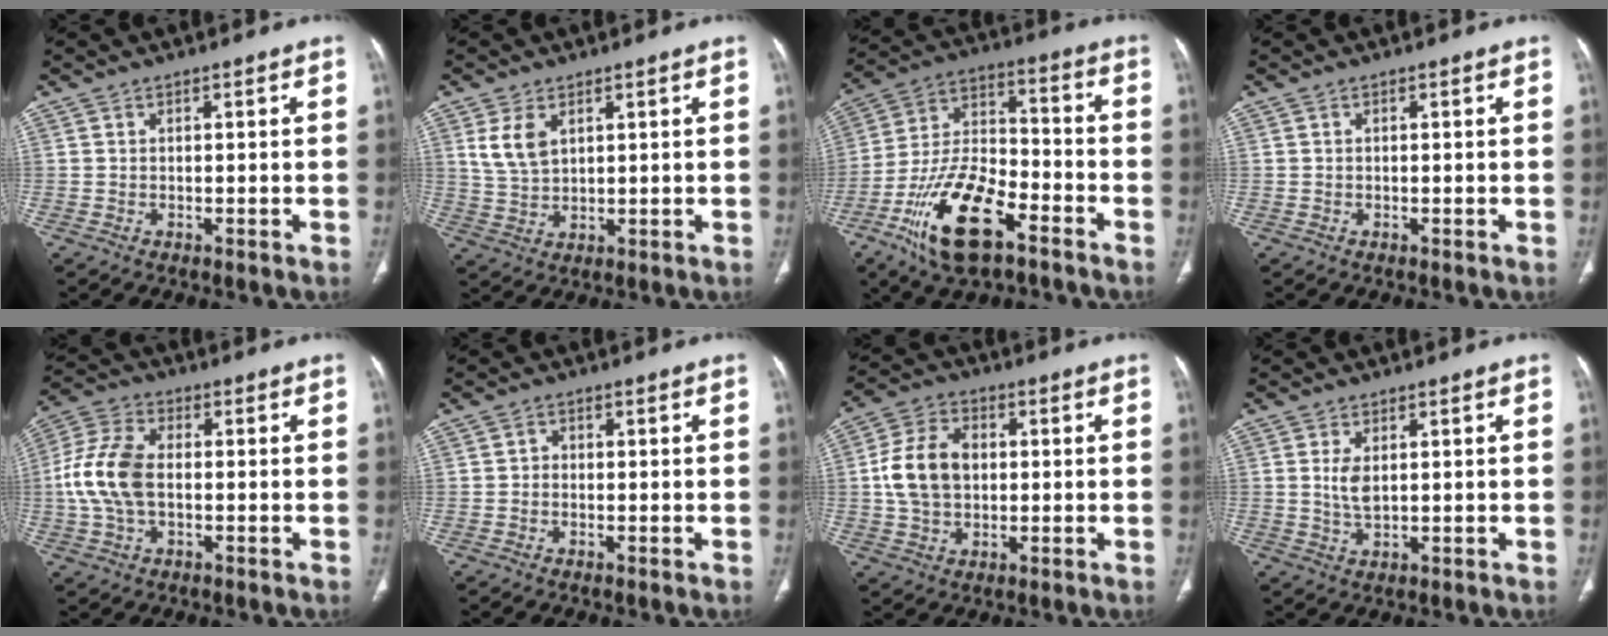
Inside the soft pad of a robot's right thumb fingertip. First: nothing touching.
{"total": 5.6, "force": [2.5, 3.2, 3.8], "torque": [-0.074, -0.007, 0.060]}
{"total": 18.5, "force": [-10.0, 8.2, 13.2], "torque": [-0.244, 0.059, -0.179]}
{"total": 0.0}
{"total": 11.1, "force": [-0.7, 6.8, 8.8], "torque": [-0.194, 0.022, -0.017]}
{"total": 1.1, "force": [-0.4, 0.9, 0.5], "torque": [0.000, 0.003, -0.010]}
{"total": 11.3, "force": [0.6, 8.1, 7.9], "torque": [-0.138, 0.015, 0.010]}
{"total": 3.5, "force": [0.7, 1.8, 2.9], "torque": [-0.062, -0.007, 0.018]}